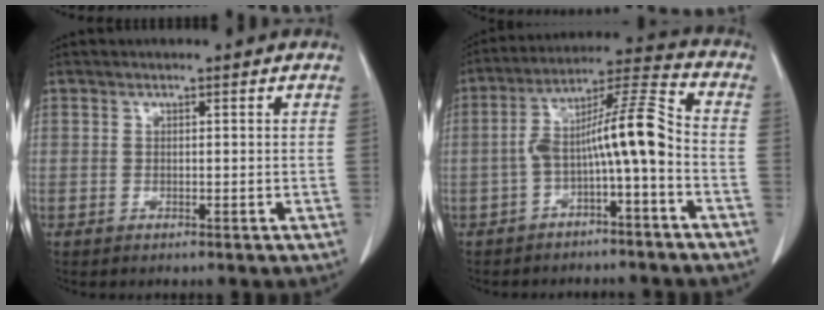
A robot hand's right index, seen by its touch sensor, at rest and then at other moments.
{"total": 10.6, "force": [-2.7, 0.9, 10.2], "torque": [-0.177, 0.040, -0.049]}